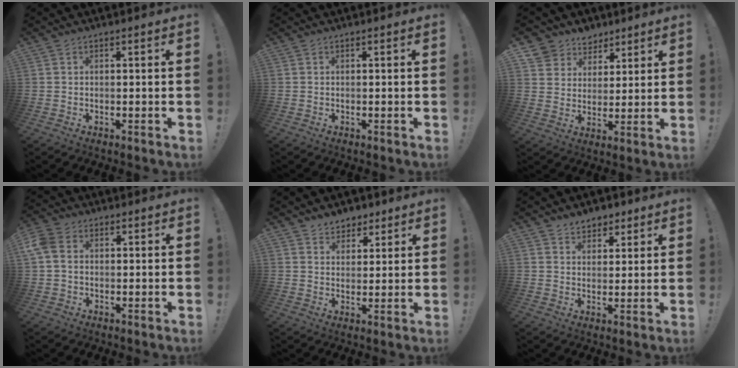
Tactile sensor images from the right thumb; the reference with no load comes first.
{"total": 0.0}
{"total": 7.9, "force": [5.3, 5.9, 0.5], "torque": [-0.014, -0.042, 0.107]}
{"total": 6.7, "force": [1.2, 5.0, 4.3], "torque": [-0.104, 0.006, 0.027]}
{"total": 5.8, "force": [4.3, 3.9, 0.3], "torque": [0.004, -0.033, 0.083]}
{"total": 5.2, "force": [3.9, 3.4, 0.5], "torque": [0.004, -0.027, 0.072]}